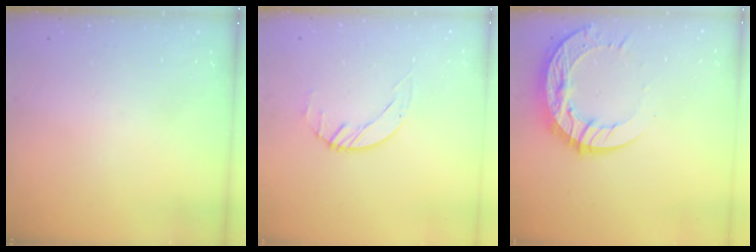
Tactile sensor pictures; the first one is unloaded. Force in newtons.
{"total": 1.4, "press": 1.4, "slide": 0.2}
{"total": 14.0, "press": 14.0, "slide": 1.3}